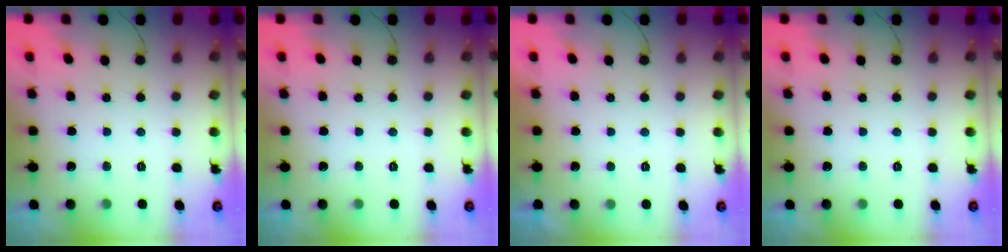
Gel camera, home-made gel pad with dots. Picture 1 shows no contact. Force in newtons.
{"total": 0.0}
{"total": 2.1, "press": 2.1, "slide": 0.4}
{"total": 0.0}